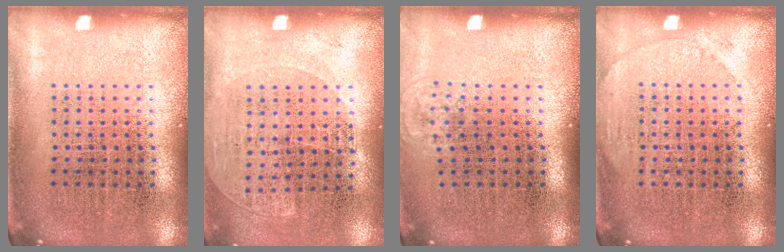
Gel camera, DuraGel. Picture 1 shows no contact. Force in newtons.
{"total": 1.3, "press": 1.0, "slide": 0.7}
{"total": 0.6, "press": 0.5, "slide": 0.3}
{"total": 1.0, "press": 1.0, "slide": 0.1}